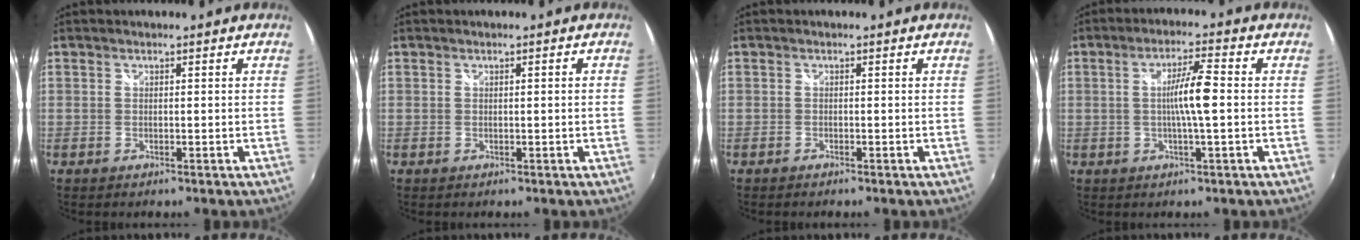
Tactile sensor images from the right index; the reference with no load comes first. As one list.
[{"total": 0.9, "force": [-0.1, 0.0, 0.9], "torque": [-0.010, 0.002, -0.001]}, {"total": 0.7, "force": [-0.6, 0.2, 0.2], "torque": [-0.006, -0.004, -0.014]}, {"total": 6.4, "force": [-0.3, 0.1, 6.4], "torque": [-0.114, 0.002, -0.004]}]